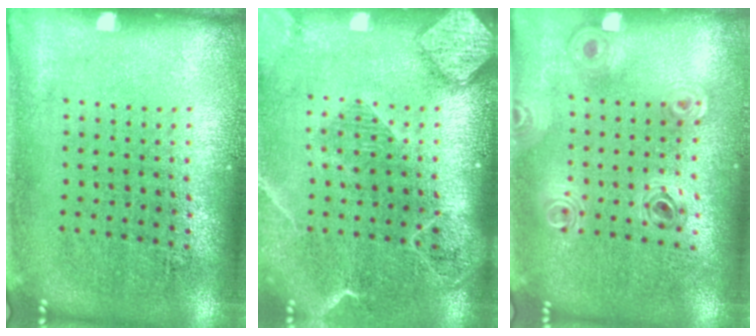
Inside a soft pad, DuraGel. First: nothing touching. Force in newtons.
{"total": 2.1, "press": 1.9, "slide": 0.9}
{"total": 0.8, "press": 0.8, "slide": 0.1}